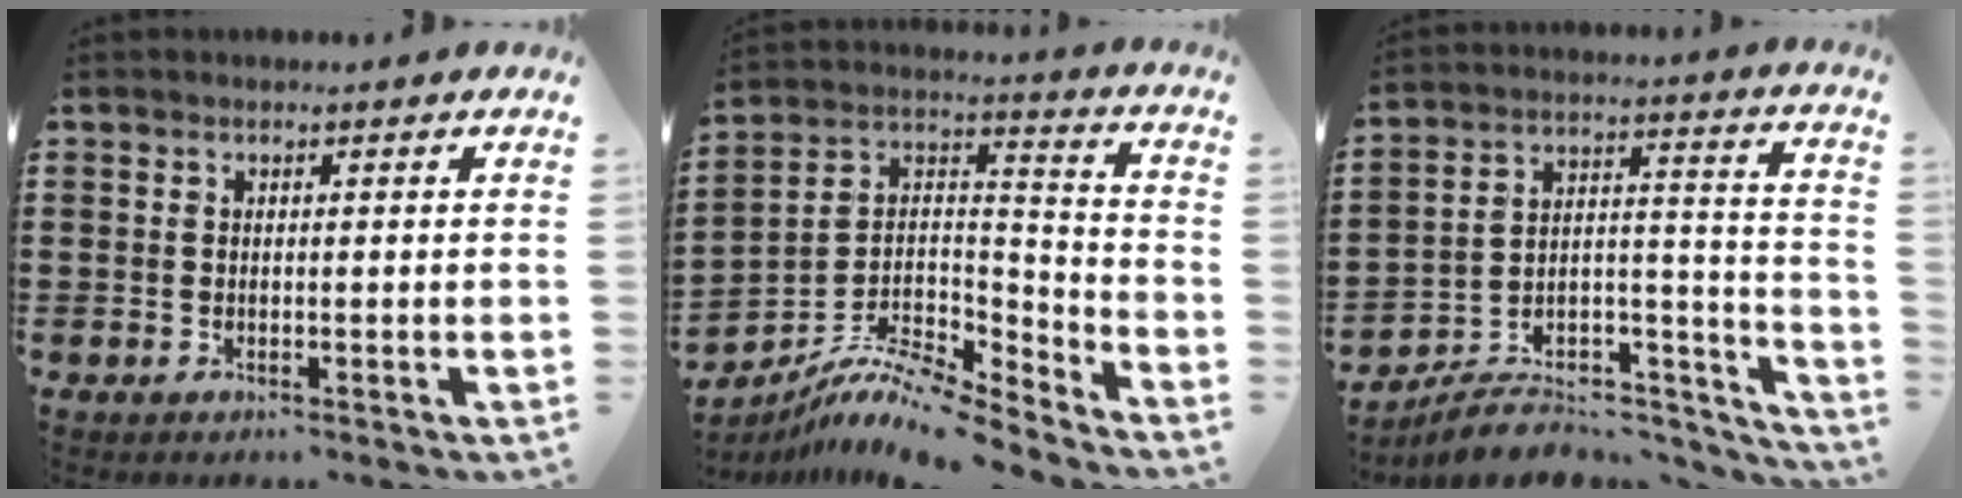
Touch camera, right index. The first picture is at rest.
{"total": 9.9, "force": [-8.6, 2.1, 4.3], "torque": [-0.089, 0.013, -0.176]}
{"total": 6.9, "force": [-5.9, 2.6, 2.3], "torque": [-0.028, 0.015, -0.110]}